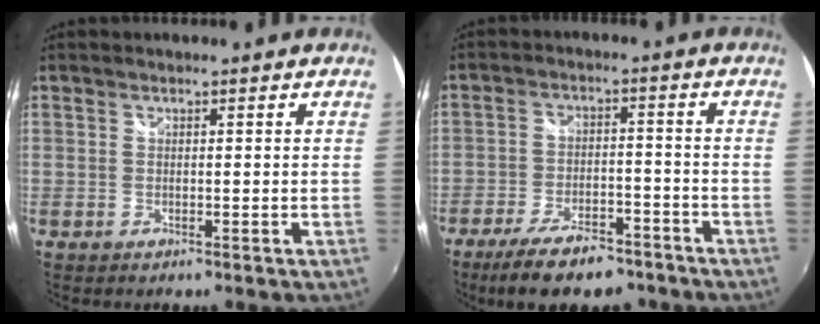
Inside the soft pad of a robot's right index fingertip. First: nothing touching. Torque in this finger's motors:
{"motor_torque": [0.91, -0.75, 0.43, 0.04]}